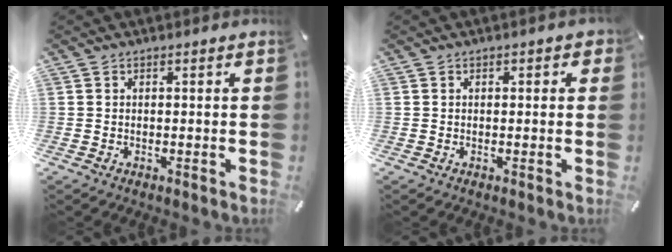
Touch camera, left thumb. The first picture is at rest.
{"total": 1.1, "force": [0.0, 0.8, 0.7], "torque": [-0.005, 0.003, -0.003]}